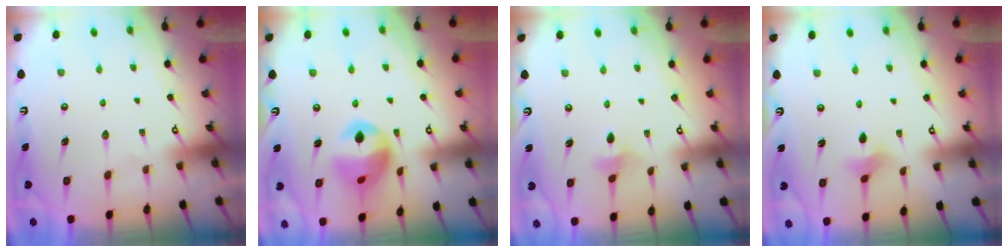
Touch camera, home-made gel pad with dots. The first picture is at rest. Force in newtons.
{"total": 12.2, "press": 12.1, "slide": 1.4}
{"total": 3.0, "press": 2.9, "slide": 0.7}
{"total": 2.8, "press": 2.7, "slide": 0.6}